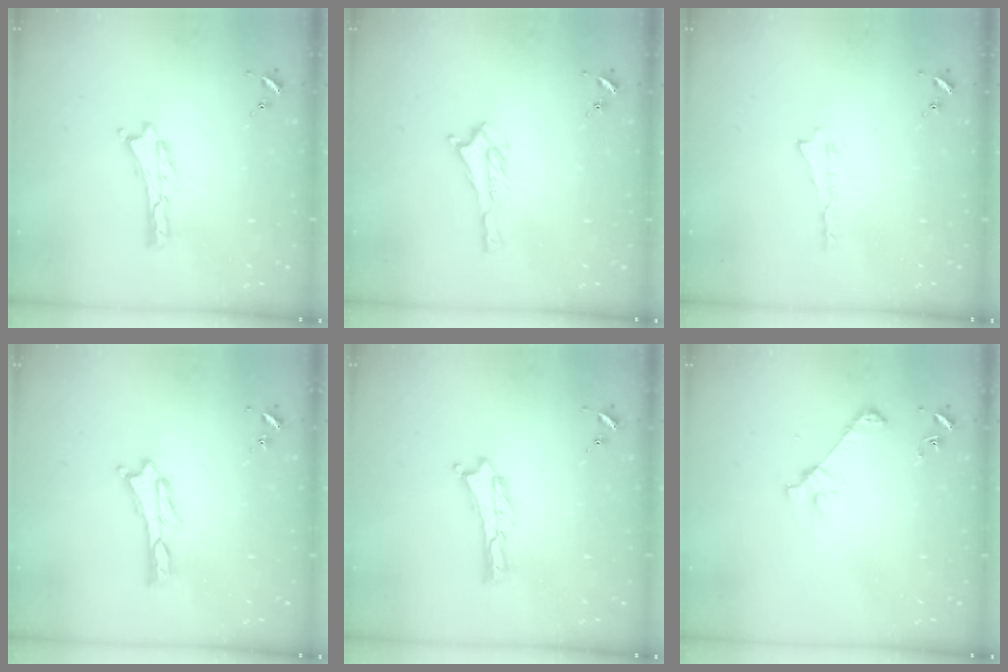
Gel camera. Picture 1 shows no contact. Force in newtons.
{"total": 1.5, "press": 1.4, "slide": 0.2}
{"total": 0.0}
{"total": 0.5, "press": 0.5, "slide": 0.2}
{"total": 0.0}
{"total": 3.8, "press": 3.8, "slide": 0.3}